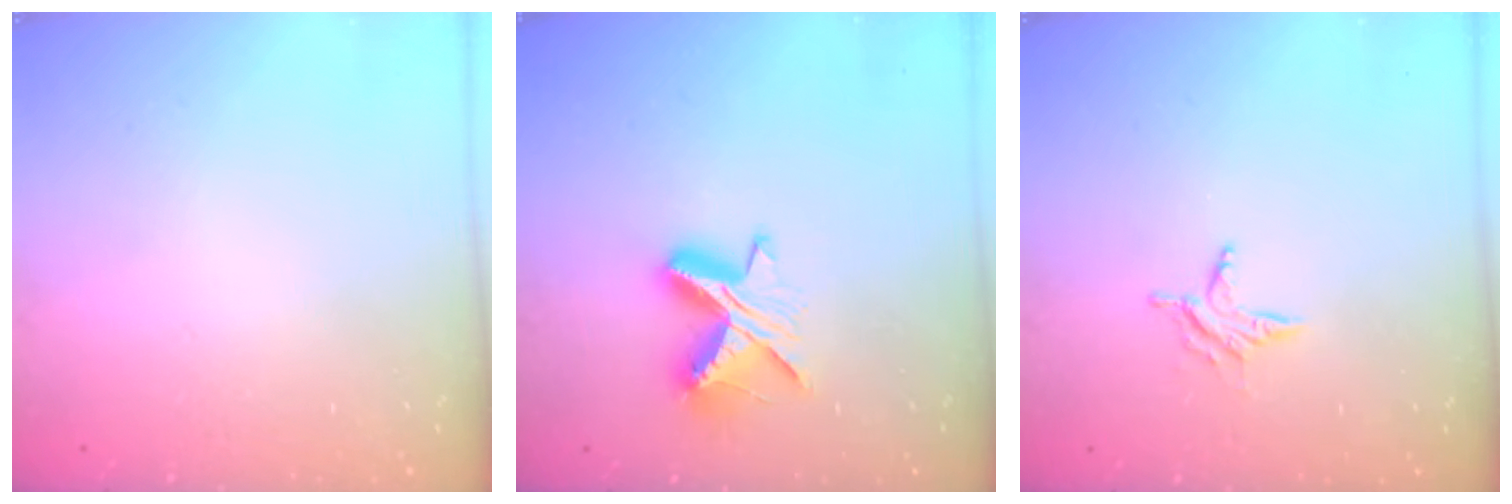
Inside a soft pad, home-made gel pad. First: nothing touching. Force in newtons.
{"total": 10.4, "press": 10.4, "slide": 0.8}
{"total": 3.7, "press": 3.7, "slide": 0.4}